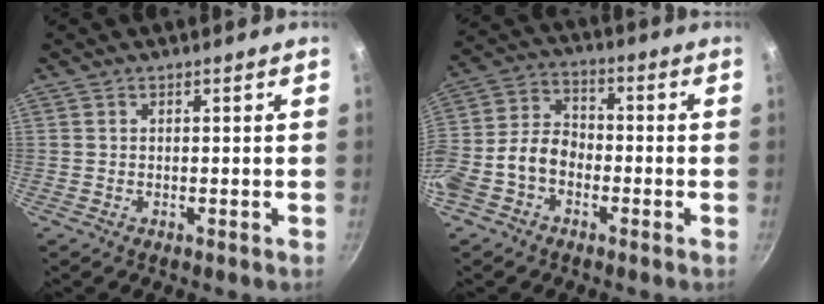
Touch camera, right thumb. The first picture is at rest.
{"total": 10.4, "force": [-3.6, 7.4, 6.3], "torque": [-0.108, 0.047, -0.083]}